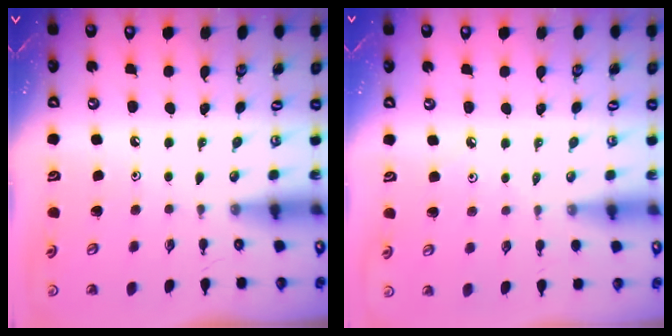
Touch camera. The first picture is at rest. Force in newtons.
{"total": 1.1, "press": 1.1, "slide": 0.4}